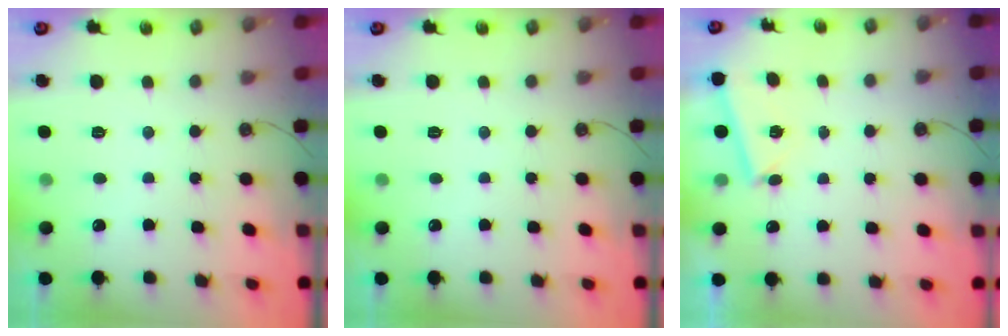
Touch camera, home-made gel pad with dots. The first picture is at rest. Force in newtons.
{"total": 0.0}
{"total": 3.0, "press": 2.8, "slide": 1.3}